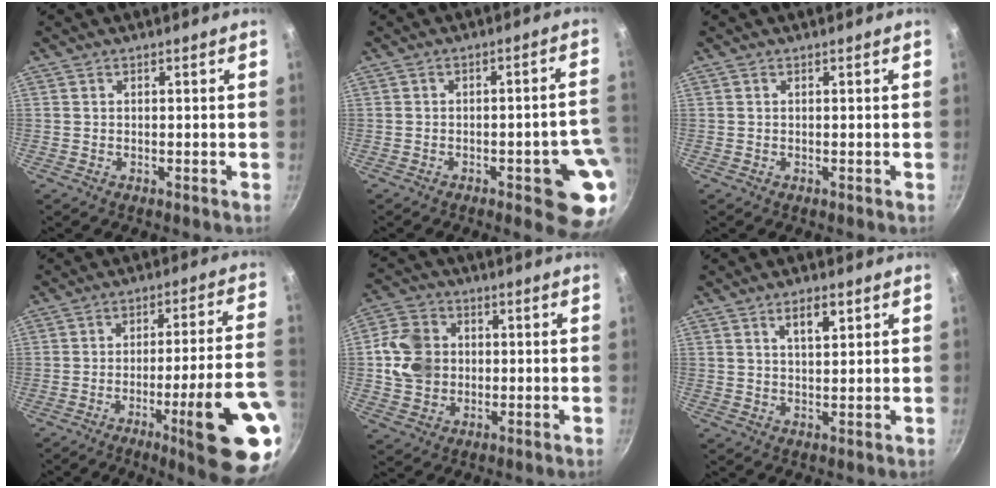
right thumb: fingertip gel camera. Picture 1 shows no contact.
{"total": 11.4, "force": [-4.2, 3.4, 10.1], "torque": [-0.076, 0.027, -0.049]}
{"total": 0.0}
{"total": 19.2, "force": [-7.7, 1.9, 17.5], "torque": [-0.219, 0.031, -0.105]}
{"total": 10.3, "force": [0.7, 8.8, 5.3], "torque": [-0.074, 0.008, 0.006]}
{"total": 4.6, "force": [2.3, 1.9, 3.4], "torque": [-0.050, -0.010, 0.040]}